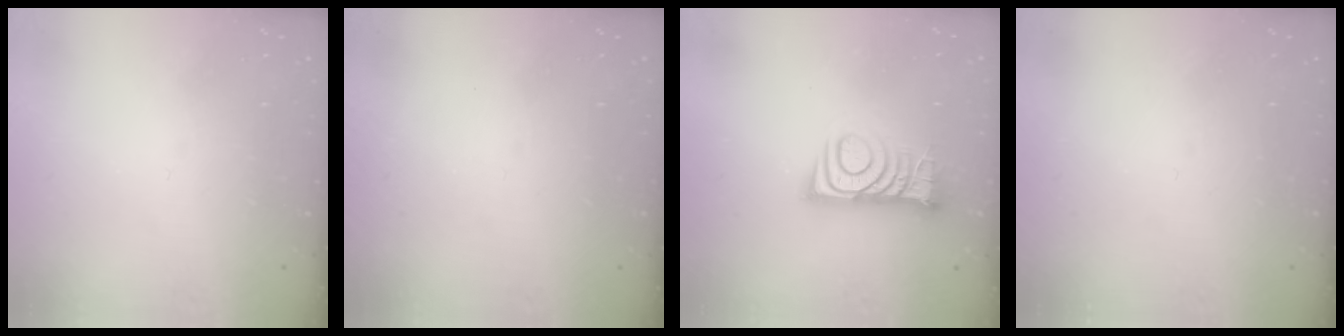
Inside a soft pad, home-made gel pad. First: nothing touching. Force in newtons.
{"total": 0.0}
{"total": 10.8, "press": 10.8, "slide": 0.9}
{"total": 0.0}